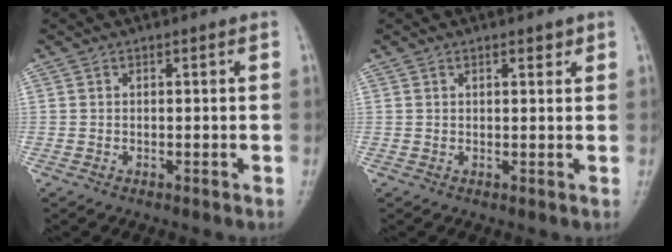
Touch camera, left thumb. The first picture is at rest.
{"total": 1.5, "force": [0.9, 0.6, 1.0], "torque": [-0.004, -0.001, 0.011]}